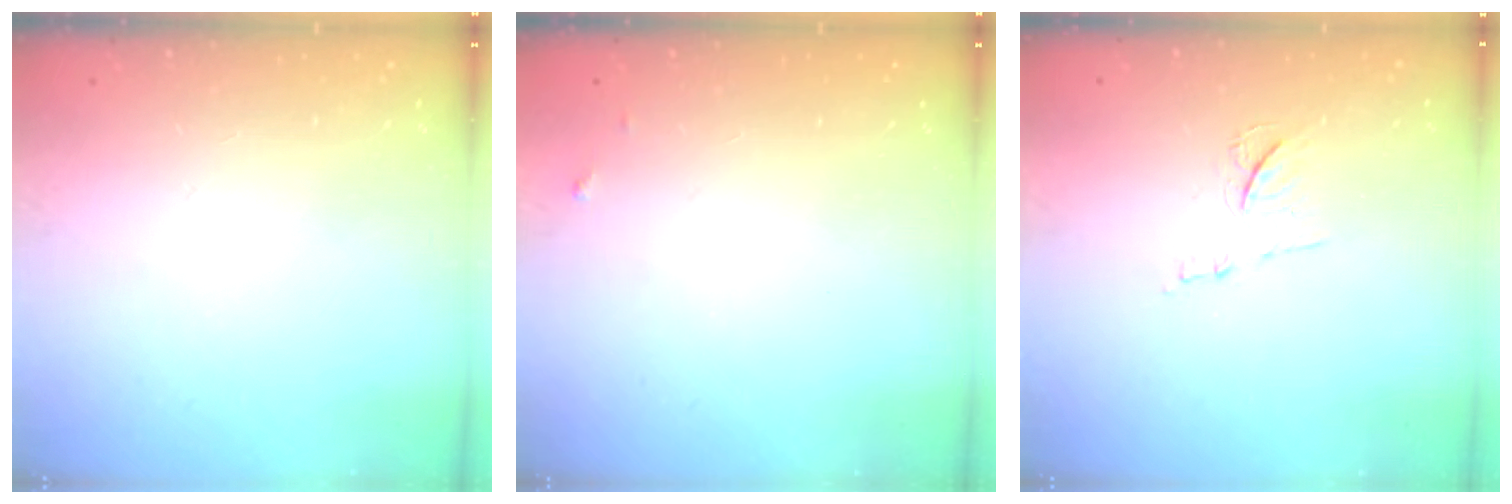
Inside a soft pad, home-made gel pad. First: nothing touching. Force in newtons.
{"total": 3.5, "press": 3.5, "slide": 0.2}
{"total": 7.6, "press": 7.6, "slide": 0.6}